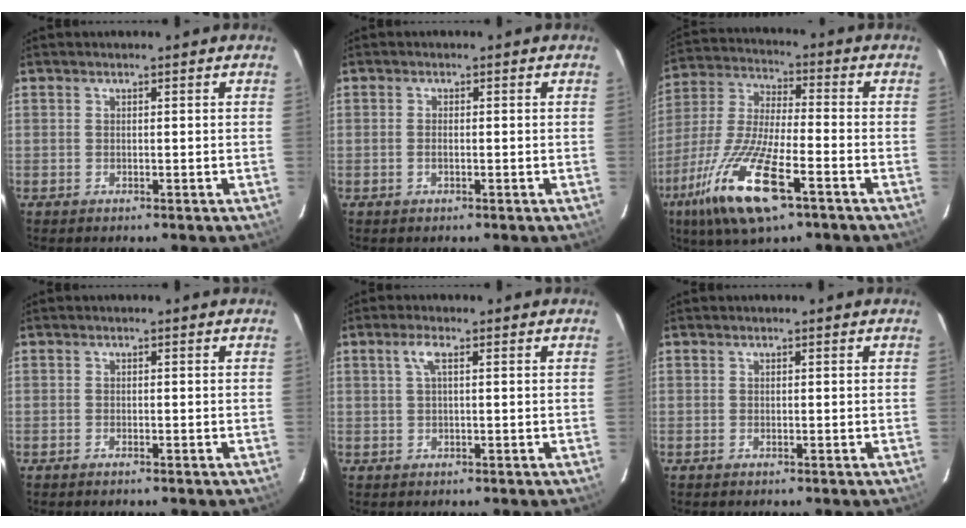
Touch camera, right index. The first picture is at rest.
{"total": 1.0, "force": [-0.3, 0.4, 0.9], "torque": [-0.018, 0.003, -0.006]}
{"total": 18.4, "force": [-9.5, 4.6, 15.0], "torque": [-0.328, -0.036, -0.186]}
{"total": 0.7, "force": [-0.6, 0.2, 0.3], "torque": [-0.008, 0.001, -0.013]}
{"total": 2.3, "force": [0.7, 0.2, 2.2], "torque": [-0.045, 0.006, 0.011]}
{"total": 0.0}